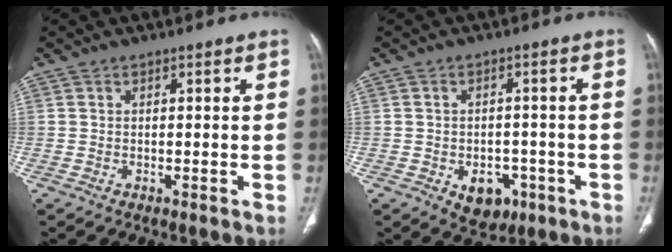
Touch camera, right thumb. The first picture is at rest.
{"total": 6.6, "force": [-2.7, 4.7, 3.7], "torque": [-0.027, 0.015, -0.026]}